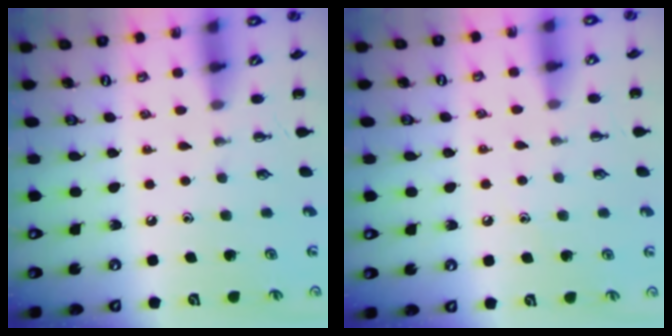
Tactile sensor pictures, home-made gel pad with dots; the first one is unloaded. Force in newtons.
{"total": 5.8, "press": 5.5, "slide": 1.7}